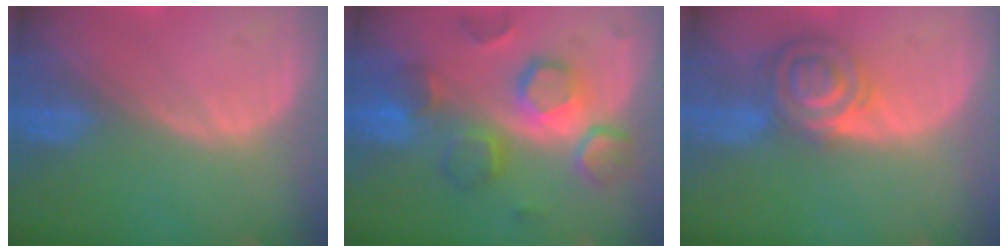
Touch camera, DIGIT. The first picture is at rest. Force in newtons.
{"total": 9.1, "press": 9.1, "slide": 0.3}
{"total": 7.3, "press": 6.1, "slide": 4.0}